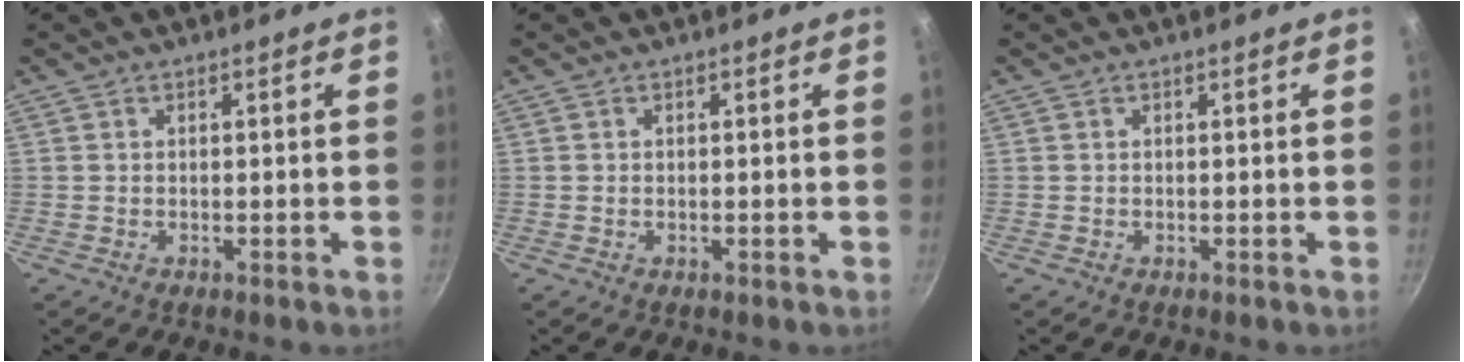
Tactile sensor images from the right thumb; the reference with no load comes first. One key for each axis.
{"total": 0.0}
{"total": 0.0}